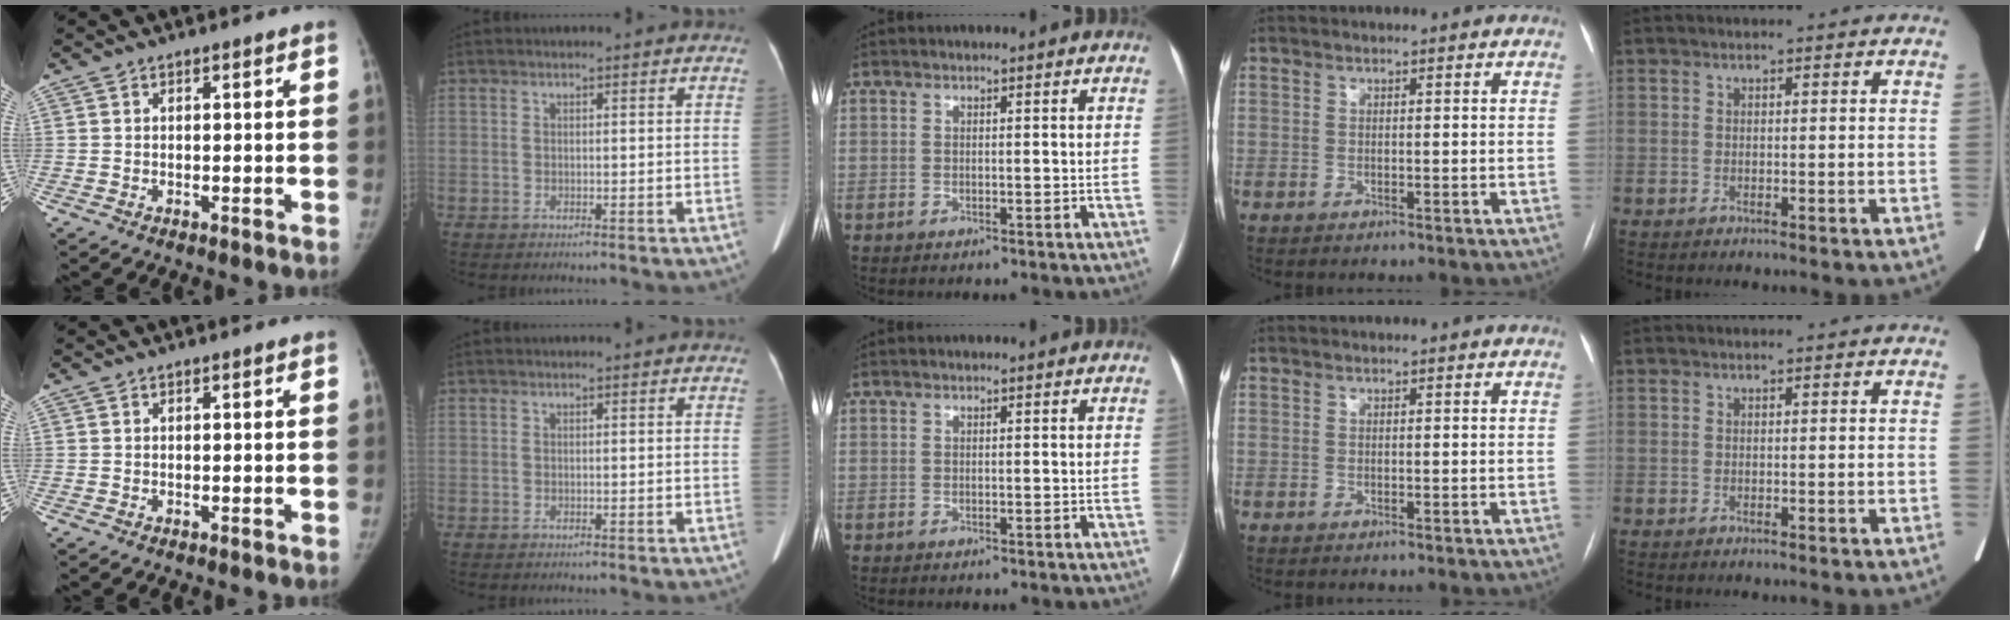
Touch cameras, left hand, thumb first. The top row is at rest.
{}